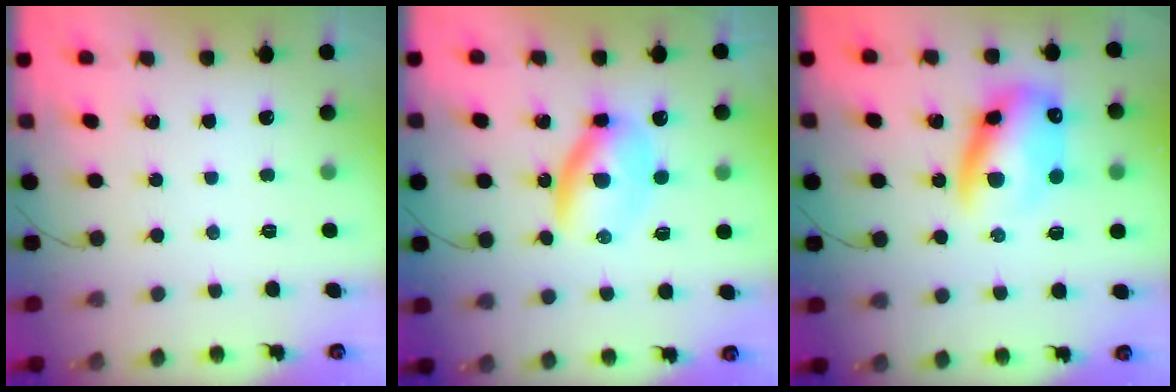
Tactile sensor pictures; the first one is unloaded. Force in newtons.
{"total": 6.6, "press": 6.6, "slide": 0.2}
{"total": 14.0, "press": 13.5, "slide": 3.8}